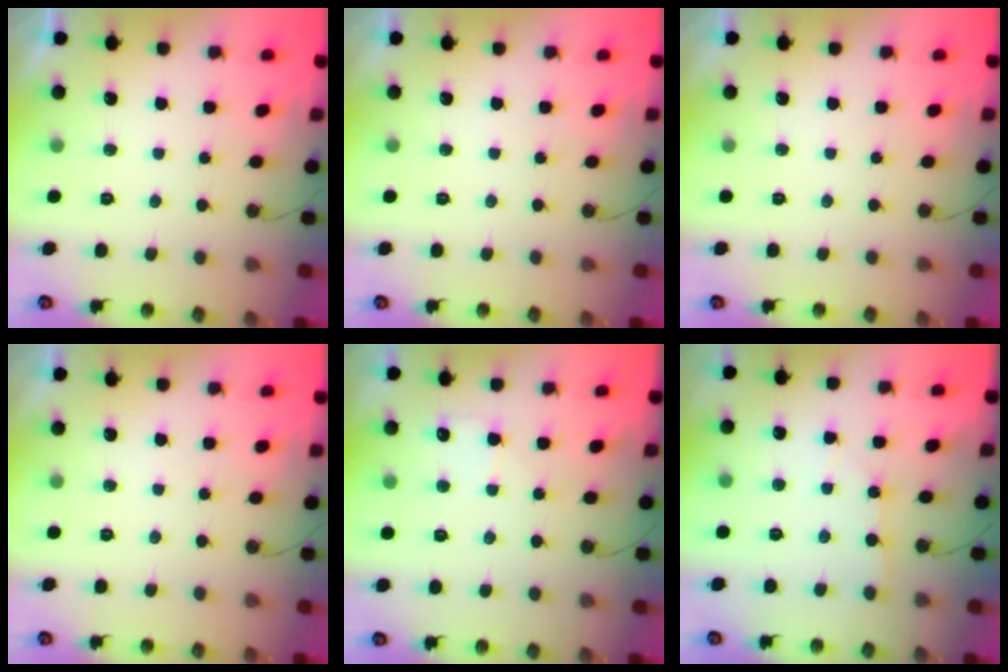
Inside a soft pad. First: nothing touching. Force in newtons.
{"total": 0.0}
{"total": 0.0}
{"total": 0.0}
{"total": 3.7, "press": 3.7, "slide": 0.4}
{"total": 2.3, "press": 2.3, "slide": 0.3}